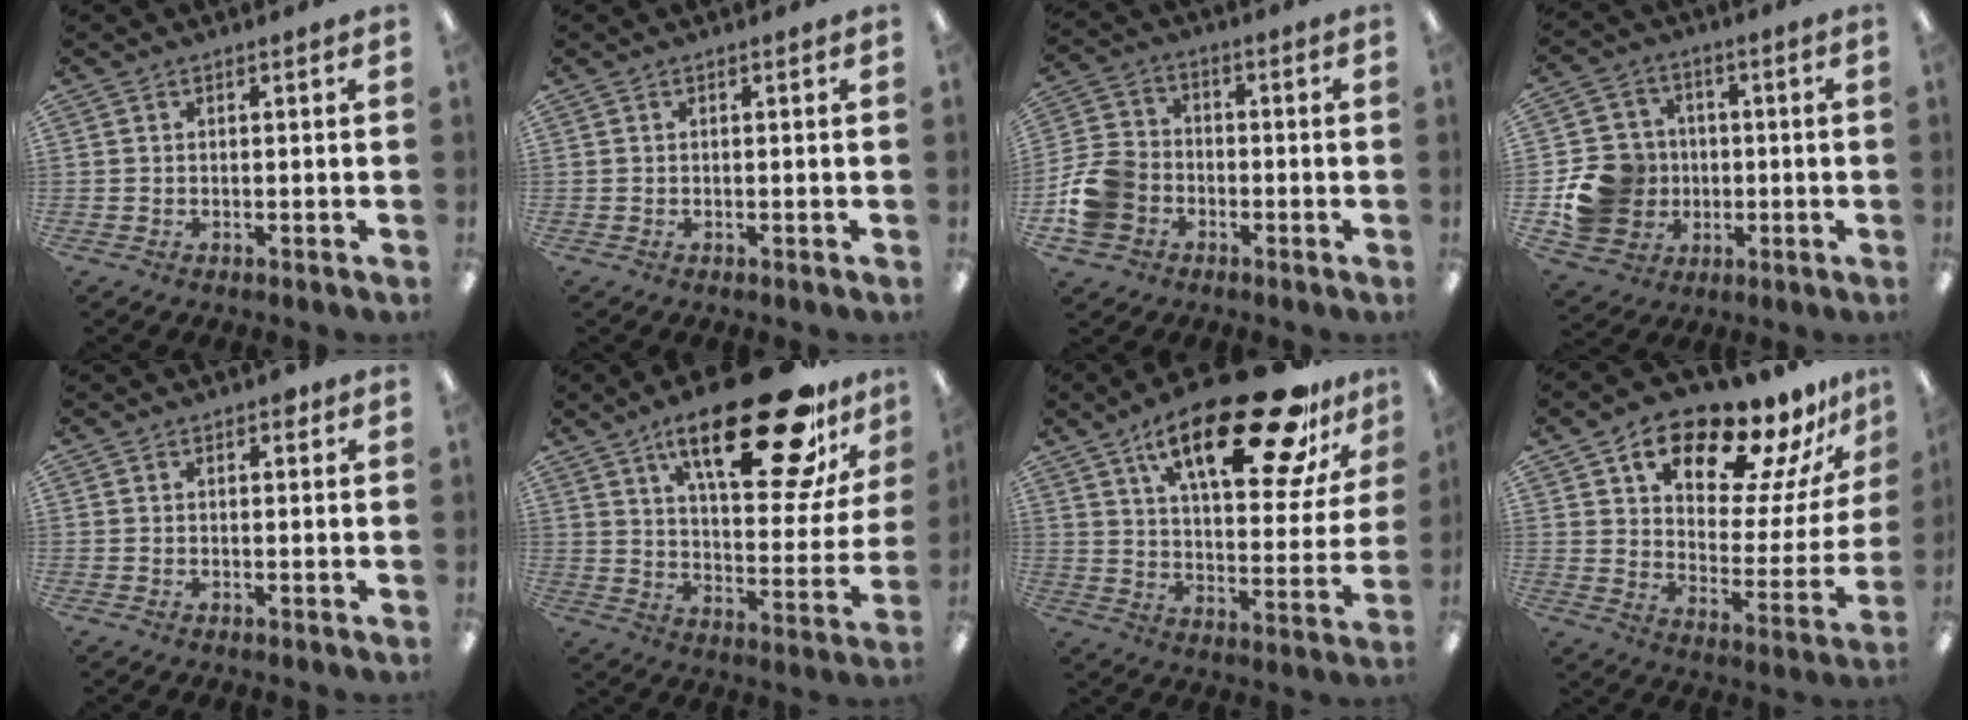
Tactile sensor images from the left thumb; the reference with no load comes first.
{"total": 0.0}
{"total": 10.6, "force": [-3.9, 8.6, 4.7], "torque": [-0.096, 0.042, -0.069]}
{"total": 13.7, "force": [-2.5, 12.5, 4.9], "torque": [-0.093, 0.028, -0.033]}
{"total": 1.2, "force": [0.6, 0.7, 0.8], "torque": [-0.008, 0.000, 0.009]}
{"total": 27.7, "force": [16.9, 9.3, 19.8], "torque": [-0.281, -0.100, 0.265]}
{"total": 26.3, "force": [16.6, 9.0, 18.3], "torque": [-0.275, -0.098, 0.265]}
{"total": 18.6, "force": [14.6, 6.3, 9.6], "torque": [-0.152, -0.111, 0.242]}